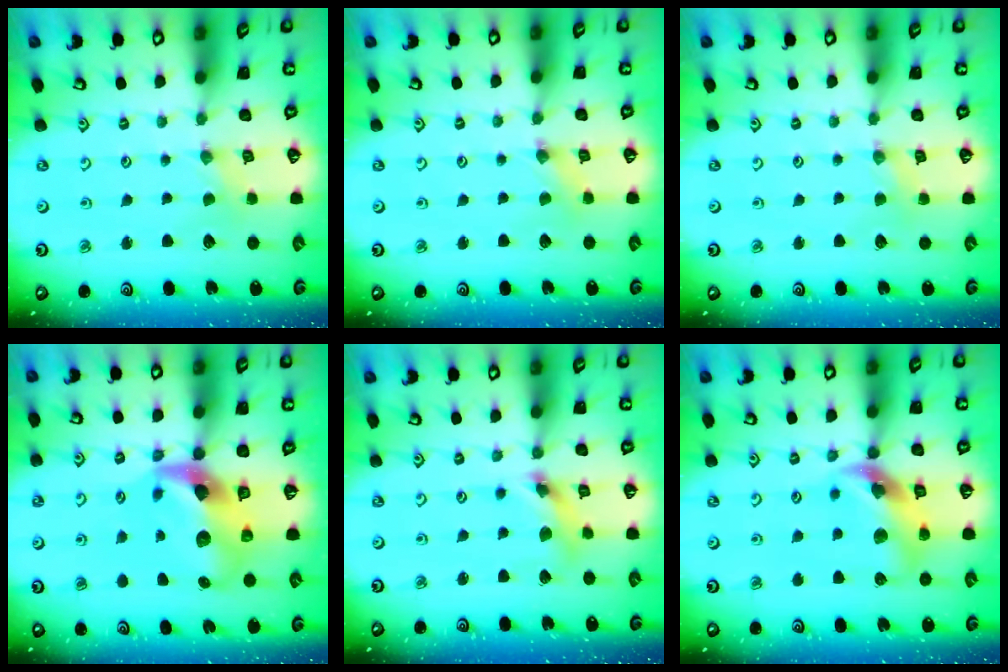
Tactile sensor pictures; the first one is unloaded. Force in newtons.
{"total": 0.7, "press": 0.6, "slide": 0.3}
{"total": 1.4, "press": 1.4, "slide": 0.3}
{"total": 13.8, "press": 13.7, "slide": 1.9}
{"total": 8.3, "press": 8.3, "slide": 0.9}
{"total": 12.4, "press": 12.3, "slide": 1.8}